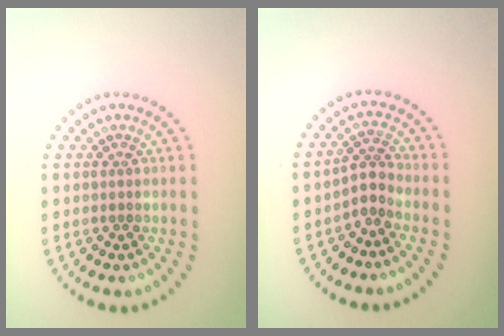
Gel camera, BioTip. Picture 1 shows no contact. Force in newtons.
{"total": 2.2, "press": 1.5, "slide": 1.5}